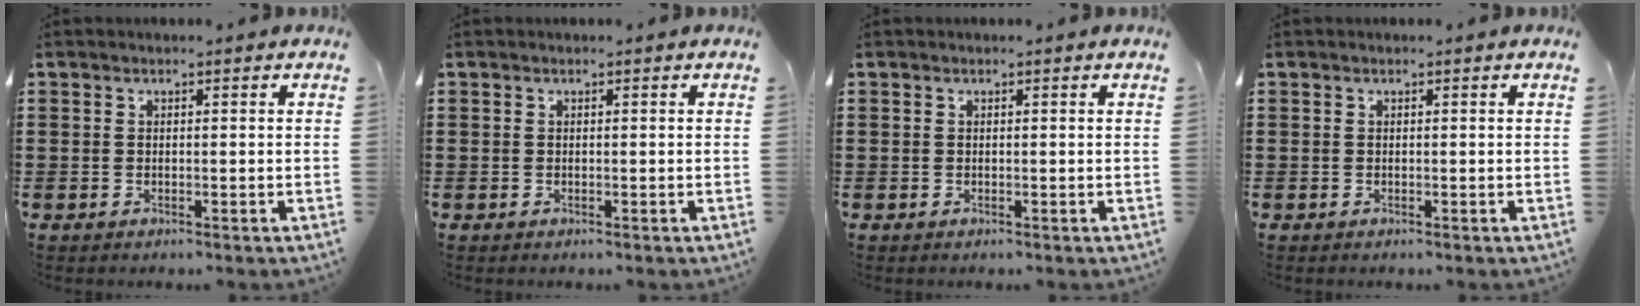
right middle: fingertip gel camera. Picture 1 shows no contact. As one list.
[{"total": 0.0}, {"total": 0.0}, {"total": 0.0}]